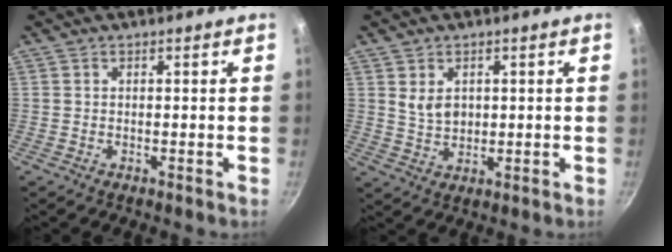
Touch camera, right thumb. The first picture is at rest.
{"total": 4.4, "force": [1.2, 3.1, 2.9], "torque": [-0.039, -0.012, 0.029]}